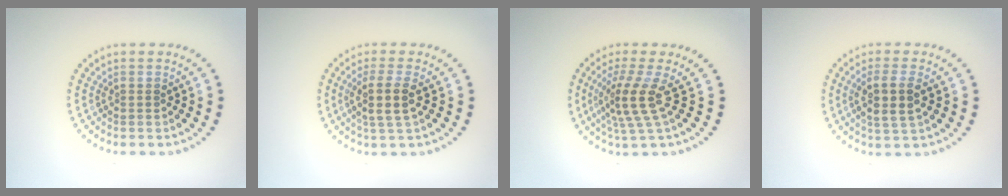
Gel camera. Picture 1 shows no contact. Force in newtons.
{"total": 2.8, "press": 2.4, "slide": 1.5}
{"total": 3.9, "press": 2.8, "slide": 2.6}
{"total": 3.3, "press": 3.0, "slide": 1.3}